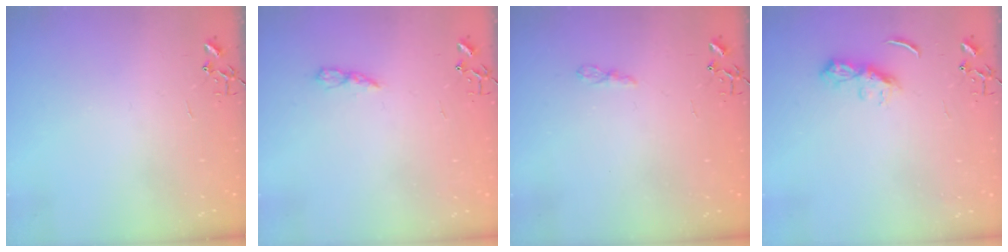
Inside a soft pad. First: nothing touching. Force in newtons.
{"total": 5.8, "press": 5.7, "slide": 0.6}
{"total": 4.8, "press": 4.7, "slide": 0.6}
{"total": 6.7, "press": 6.7, "slide": 0.6}